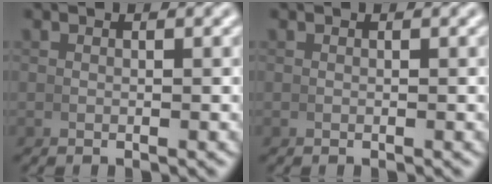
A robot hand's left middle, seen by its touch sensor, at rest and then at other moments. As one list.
[{"total": 0.0}]